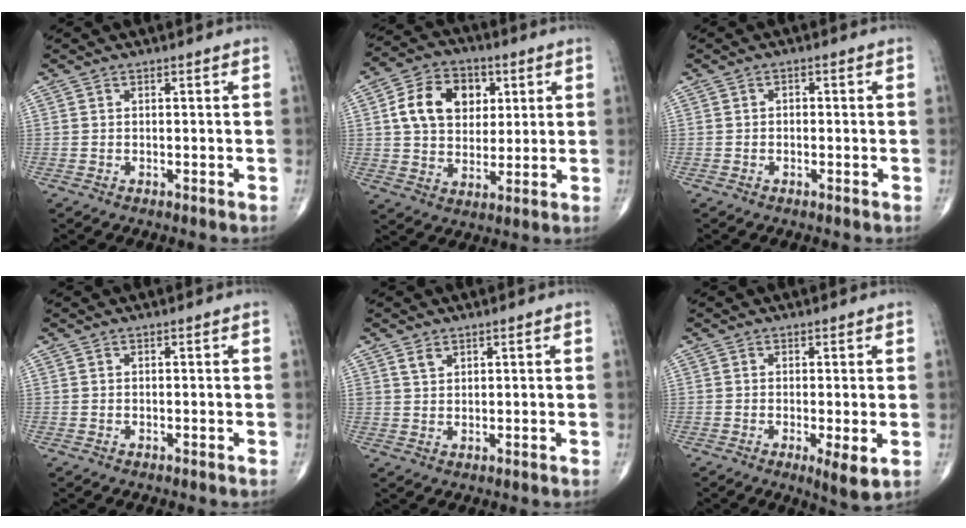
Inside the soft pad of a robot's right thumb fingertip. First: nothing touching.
{"total": 13.4, "force": [3.4, 9.9, 8.4], "torque": [-0.107, 0.002, 0.055]}
{"total": 0.8, "force": [-0.2, 0.7, 0.5], "torque": [0.004, 0.004, -0.010]}
{"total": 0.0}
{"total": 2.0, "force": [1.4, 1.2, 0.8], "torque": [-0.007, -0.007, 0.028]}
{"total": 4.5, "force": [-0.9, 1.0, 4.3], "torque": [-0.070, -0.016, -0.018]}